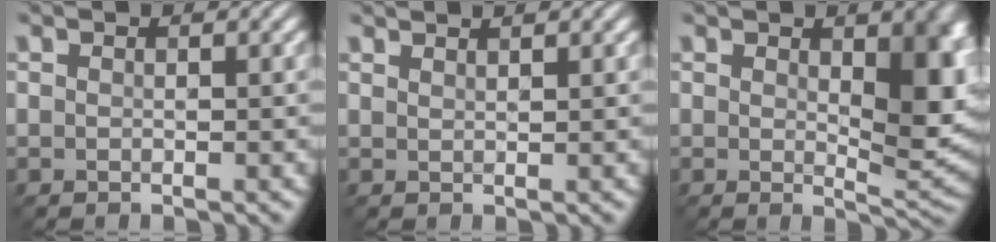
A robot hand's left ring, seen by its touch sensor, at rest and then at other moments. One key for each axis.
{"total": 1.6, "fx": 1.4, "fy": 0.3, "fz": 0.7, "tx": 0.003, "ty": -0.001, "tz": 0.012}
{"total": 7.7, "fx": 1.3, "fy": 3.3, "fz": 6.9, "tx": -0.090, "ty": -0.010, "tz": 0.031}